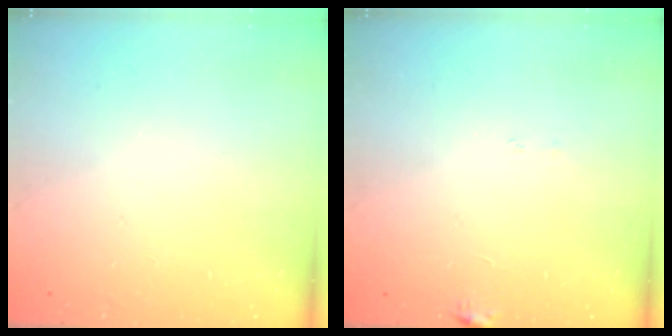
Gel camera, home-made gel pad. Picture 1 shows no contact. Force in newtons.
{"total": 6.1, "press": 6.1, "slide": 0.5}